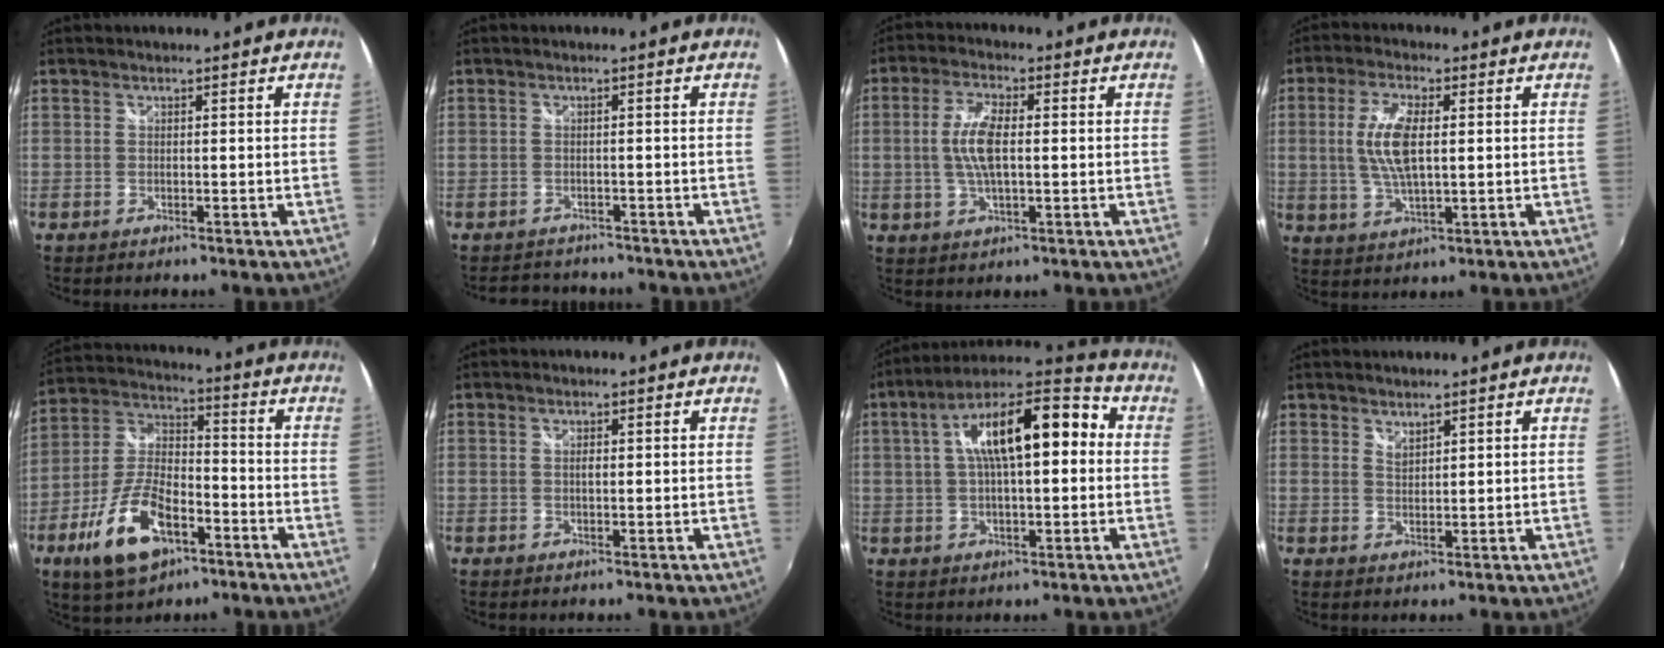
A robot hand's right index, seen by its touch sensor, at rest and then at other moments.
{"total": 4.8, "force": [-4.2, 2.1, 0.8], "torque": [-0.024, 0.002, -0.062]}
{"total": 7.5, "force": [0.2, 2.8, 7.0], "torque": [-0.141, 0.004, 0.004]}
{"total": 8.9, "force": [1.0, 3.3, 8.2], "torque": [-0.163, 0.001, 0.024]}
{"total": 15.8, "force": [-7.7, 7.4, 11.6], "torque": [-0.244, -0.005, -0.136]}
{"total": 0.8, "force": [0.2, 0.4, 0.7], "torque": [-0.013, 0.001, 0.002]}
{"total": 17.4, "force": [2.8, 6.6, 15.9], "torque": [-0.264, 0.034, 0.035]}
{"total": 1.7, "force": [1.6, 0.5, 0.4], "torque": [-0.004, 0.001, 0.028]}